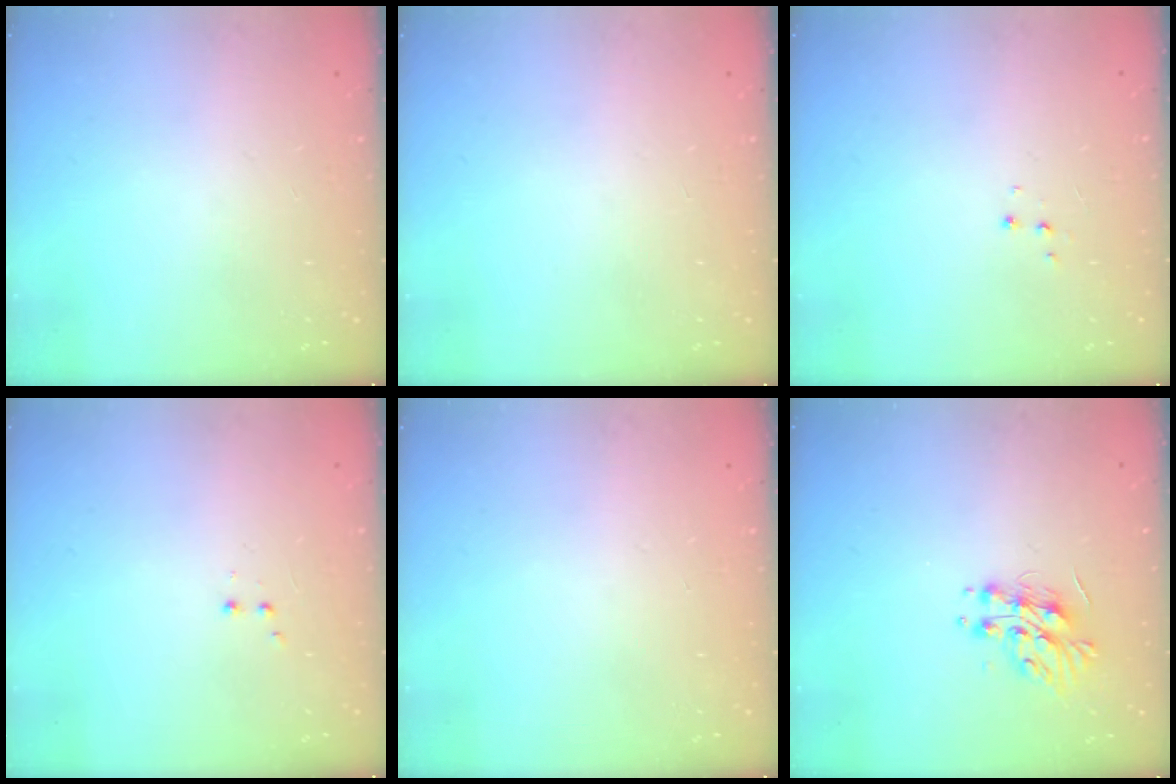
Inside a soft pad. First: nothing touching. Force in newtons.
{"total": 0.0}
{"total": 3.4, "press": 3.3, "slide": 0.6}
{"total": 2.0, "press": 1.8, "slide": 0.9}
{"total": 0.0}
{"total": 11.1, "press": 11.1, "slide": 0.2}